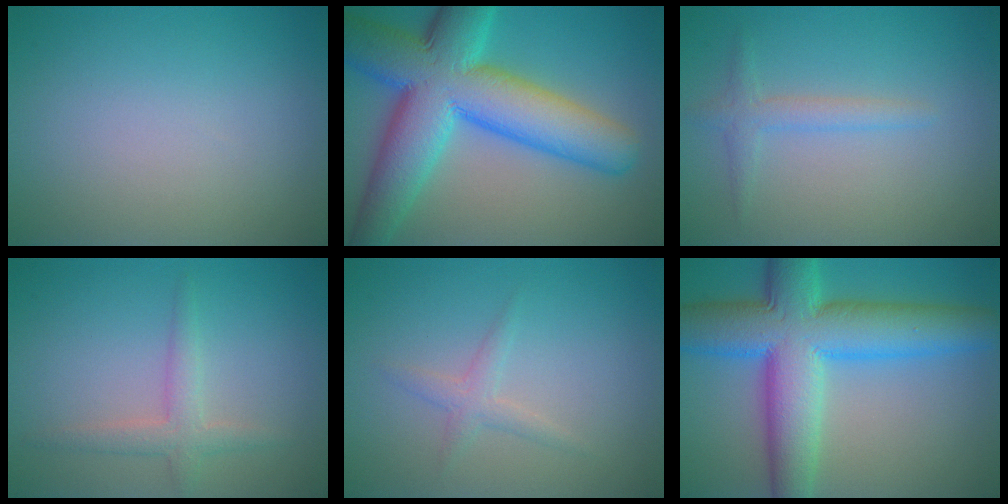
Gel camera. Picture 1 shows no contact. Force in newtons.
{"total": 13.1, "press": 13.1, "slide": 0.6}
{"total": 1.8, "press": 1.8, "slide": 0.1}
{"total": 2.3, "press": 2.3, "slide": 0.1}
{"total": 1.6, "press": 1.6, "slide": 0.0}
{"total": 11.5, "press": 11.5, "slide": 0.4}